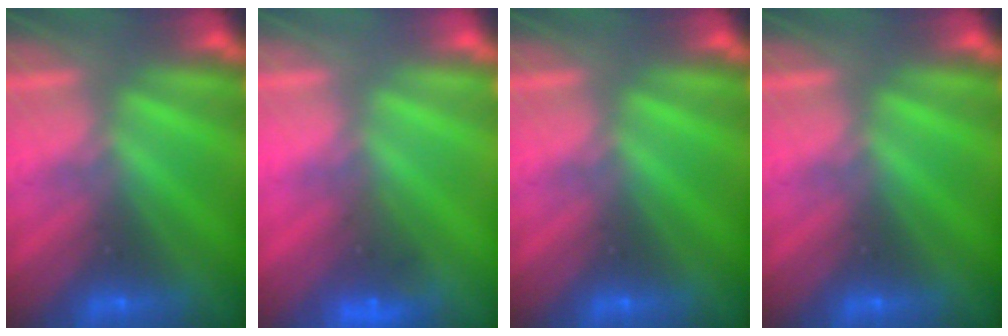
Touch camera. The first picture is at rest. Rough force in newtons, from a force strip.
{"total": 4.8}
{"total": 0.0}
{"total": 0.0}